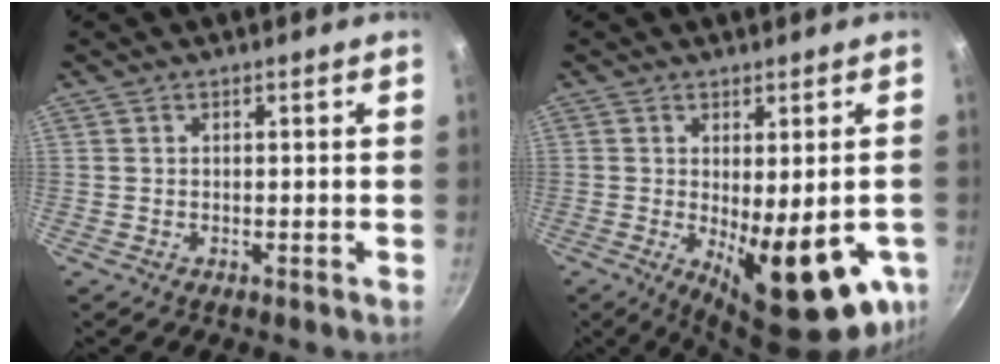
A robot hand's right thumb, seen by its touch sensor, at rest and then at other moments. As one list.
[{"total": 17.4, "force": [-4.1, 6.2, 15.8], "torque": [-0.190, -0.032, -0.037]}]